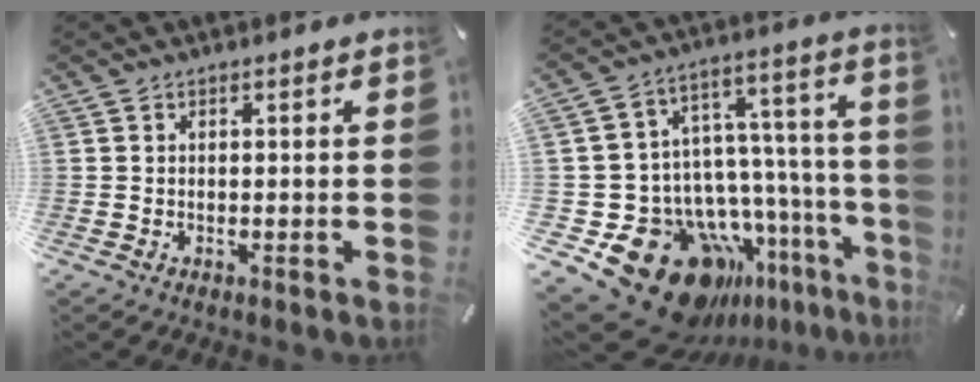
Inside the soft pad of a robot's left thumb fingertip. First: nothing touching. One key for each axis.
{"total": 23.3, "fx": -14.8, "fy": 13.0, "fz": 12.4, "tx": -0.180, "ty": 0.026, "tz": -0.208}